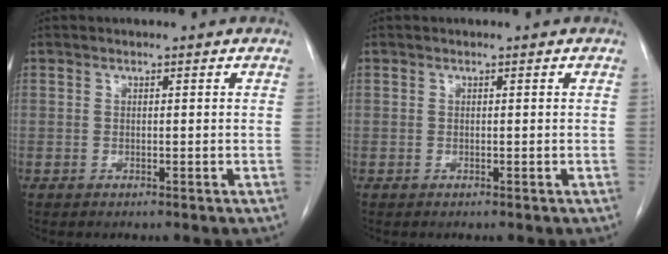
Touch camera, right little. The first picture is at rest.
{"total": 0.0}